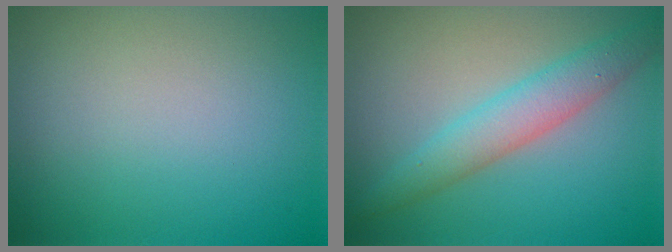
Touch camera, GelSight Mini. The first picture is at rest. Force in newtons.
{"total": 3.6, "press": 3.6, "slide": 0.0}